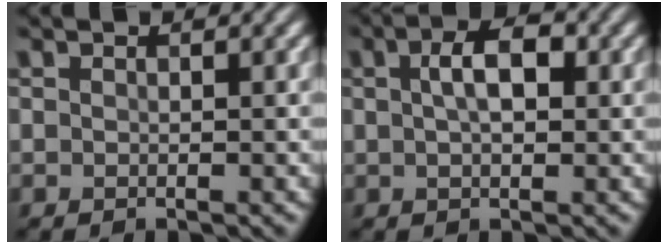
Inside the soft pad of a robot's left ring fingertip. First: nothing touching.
{"total": 3.8, "force": [0.9, 1.9, 3.2], "torque": [-0.058, 0.008, 0.011]}